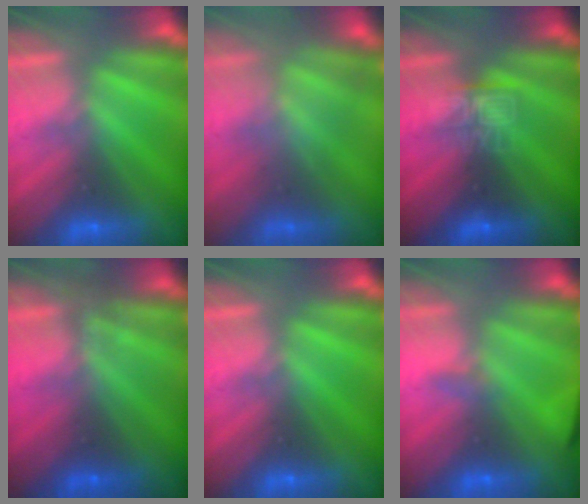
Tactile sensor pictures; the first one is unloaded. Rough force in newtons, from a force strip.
{"total": 3.3}
{"total": 3.5}
{"total": 1.1}
{"total": 0.0}
{"total": 2.9}